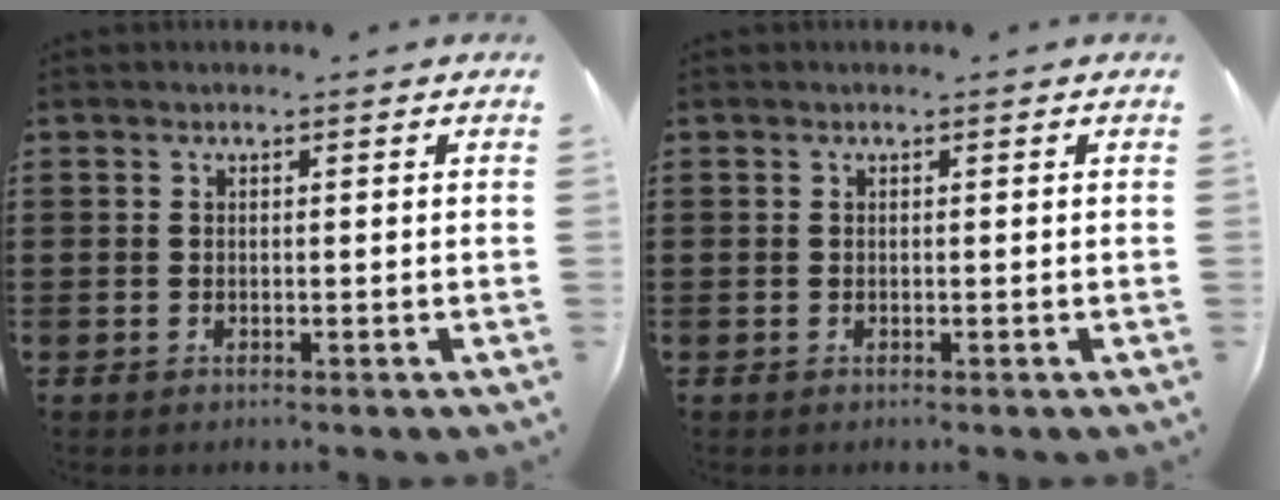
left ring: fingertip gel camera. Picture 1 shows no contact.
{"total": 0.0}